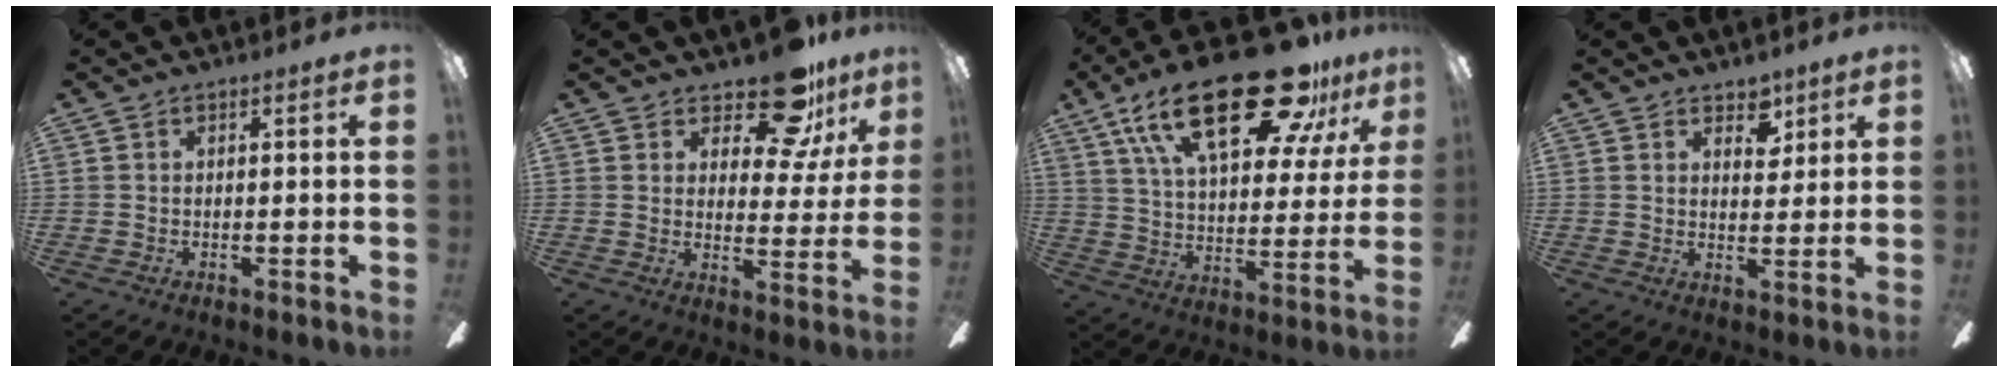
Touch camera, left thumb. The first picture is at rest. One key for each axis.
{"total": 11.7, "fx": 8.2, "fy": 5.6, "fz": 6.3, "tx": -0.072, "ty": -0.044, "tz": 0.142}
{"total": 29.7, "fx": 17.9, "fy": 12.3, "fz": 20.3, "tx": -0.332, "ty": -0.090, "tz": 0.298}
{"total": 5.1, "fx": 3.8, "fy": 2.8, "fz": 1.8, "tx": -0.006, "ty": -0.020, "tz": 0.063}